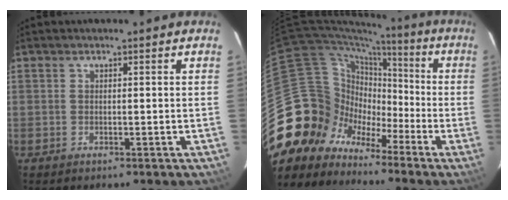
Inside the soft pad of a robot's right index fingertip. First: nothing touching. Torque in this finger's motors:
{"motor_torque": [0.28, -0.54, -0.66, -0.21]}